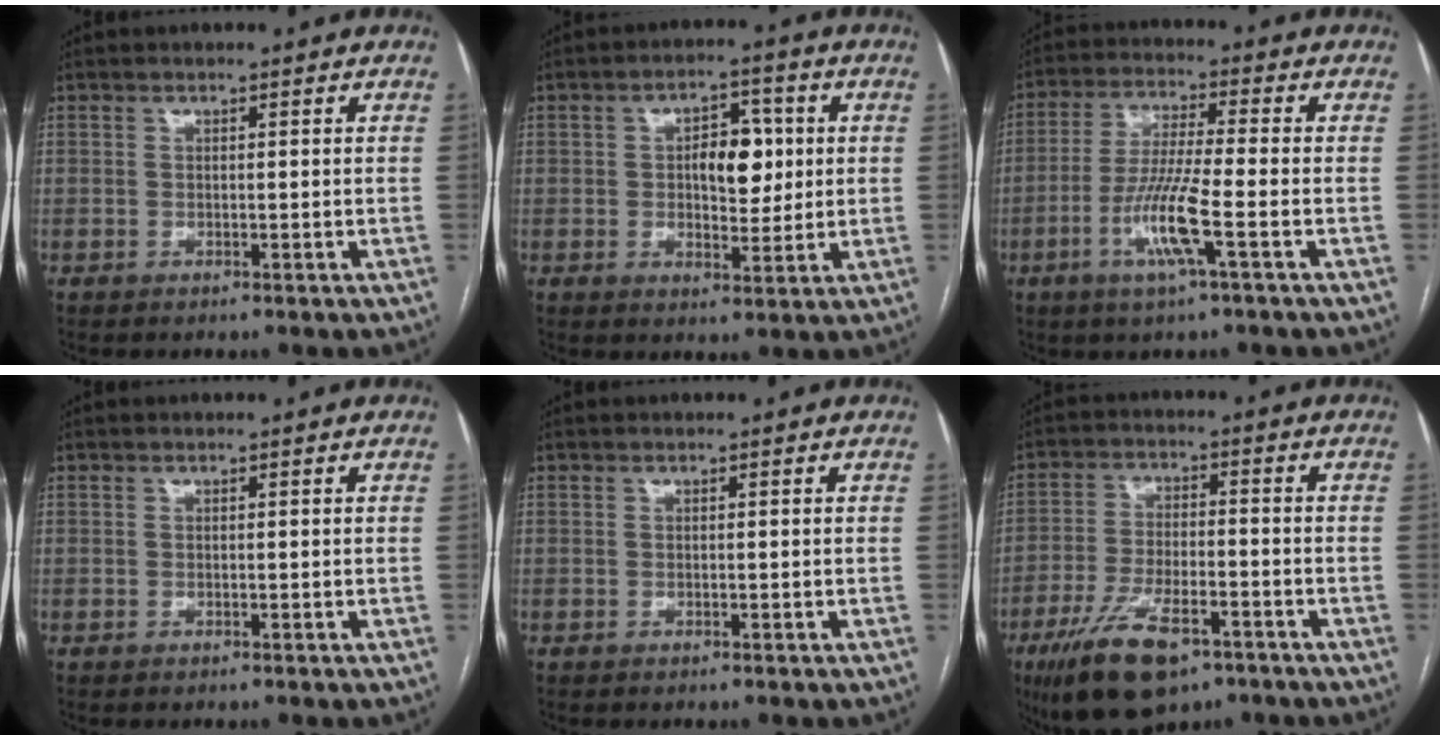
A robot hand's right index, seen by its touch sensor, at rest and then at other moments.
{"total": 7.2, "force": [0.9, 3.8, 6.0], "torque": [-0.085, 0.013, 0.018]}
{"total": 9.2, "force": [-3.4, -0.1, 8.5], "torque": [-0.172, -0.010, -0.068]}
{"total": 0.0}
{"total": 0.0}
{"total": 12.9, "force": [-7.9, 4.7, 9.0], "torque": [-0.174, -0.010, -0.130]}